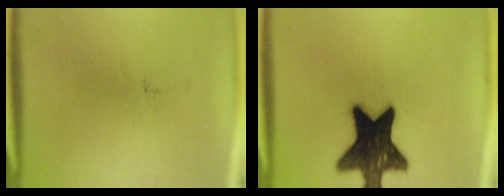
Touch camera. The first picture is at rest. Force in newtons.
{"total": 17.6}